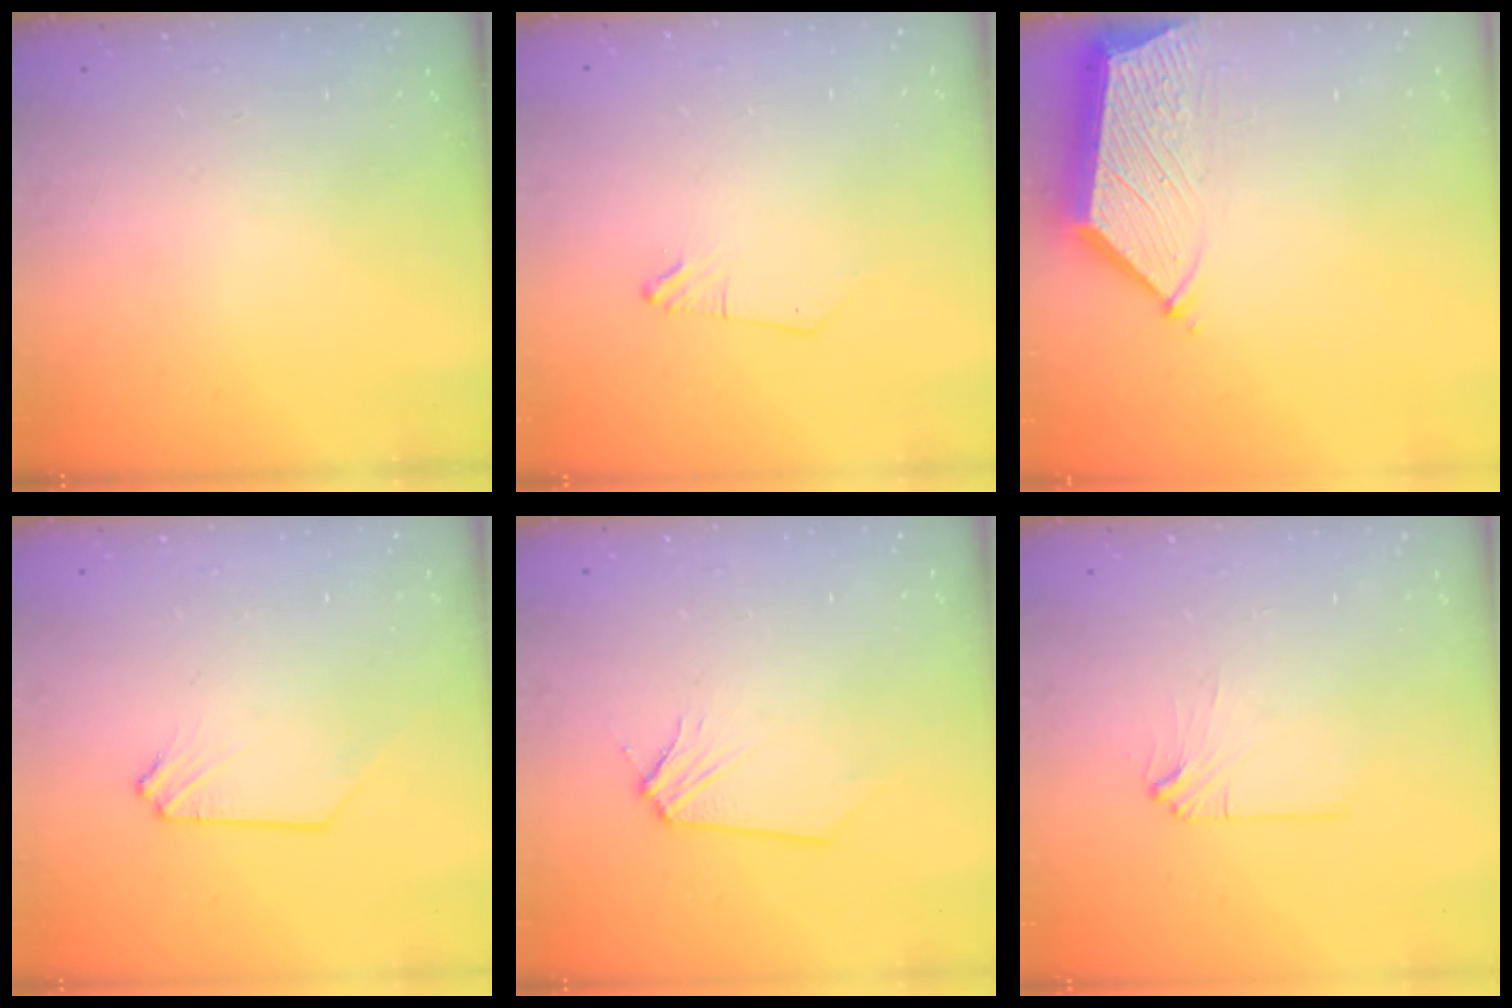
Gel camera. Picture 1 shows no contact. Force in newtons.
{"total": 0.0}
{"total": 5.6, "press": 5.6, "slide": 0.6}
{"total": 0.0}
{"total": 0.6, "press": 0.6, "slide": 0.1}
{"total": 2.5, "press": 2.5, "slide": 0.4}